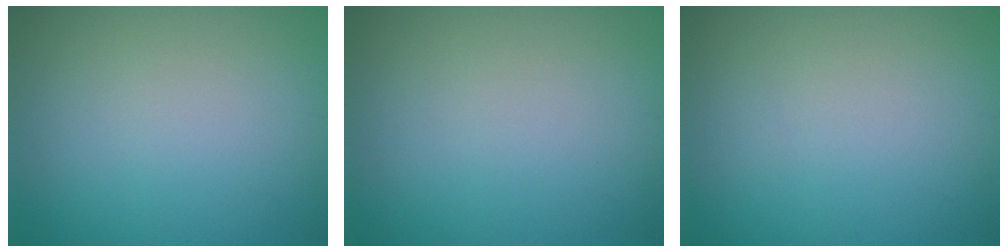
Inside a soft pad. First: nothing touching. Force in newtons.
{"total": 0.0}
{"total": 0.0}